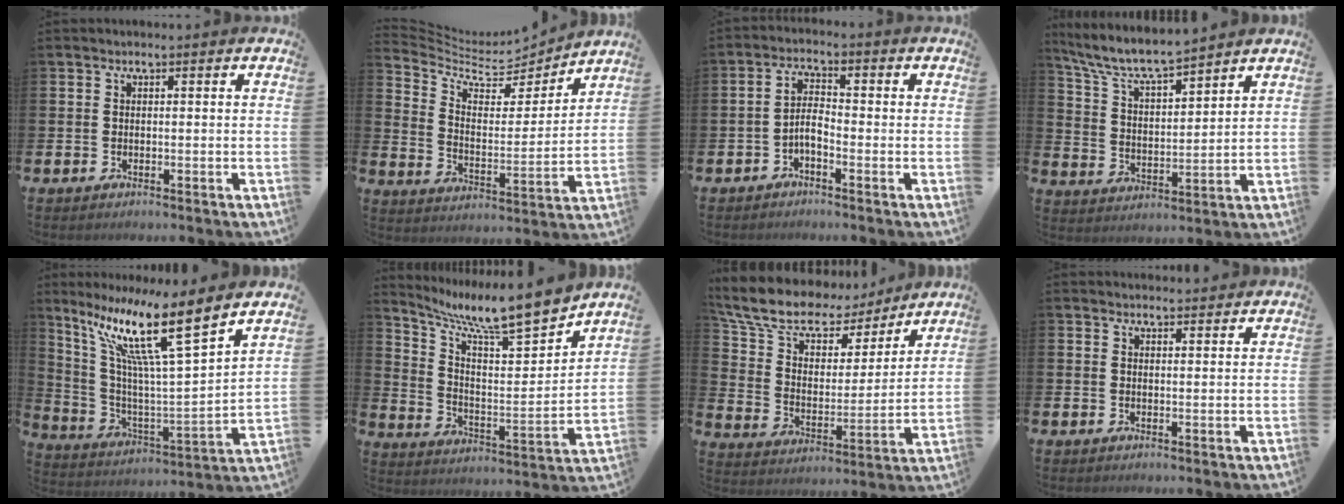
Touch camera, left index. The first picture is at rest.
{"total": 6.9, "force": [6.2, 2.4, 2.0], "torque": [-0.071, -0.053, 0.102]}
{"total": 3.0, "force": [-1.3, 1.2, 2.5], "torque": [-0.046, 0.010, -0.026]}
{"total": 7.2, "force": [6.8, 0.7, 2.4], "torque": [-0.082, -0.044, 0.118]}
{"total": 13.8, "force": [9.2, 1.2, 10.2], "torque": [-0.227, -0.050, 0.142]}
{"total": 10.7, "force": [9.8, 1.1, 4.1], "torque": [-0.103, -0.084, 0.163]}
{"total": 11.3, "force": [9.5, 5.0, 3.7], "torque": [-0.119, -0.053, 0.169]}
{"total": 1.7, "force": [1.6, 0.2, -0.1], "torque": [0.014, -0.012, 0.027]}